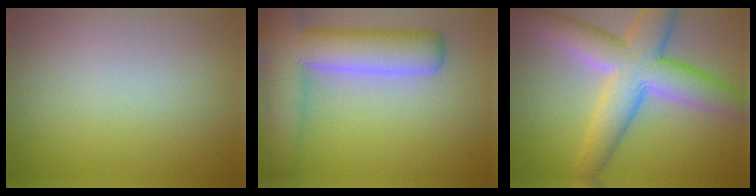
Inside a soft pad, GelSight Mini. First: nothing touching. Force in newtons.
{"total": 8.8, "press": 8.8, "slide": 0.6}
{"total": 8.7, "press": 8.6, "slide": 0.4}